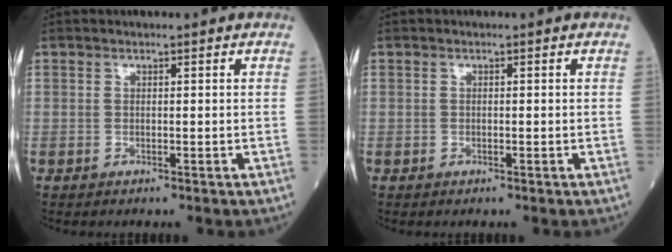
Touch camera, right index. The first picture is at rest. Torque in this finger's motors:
{"motor_torque": [-0.02, 0.05, -0.03, -0.01]}